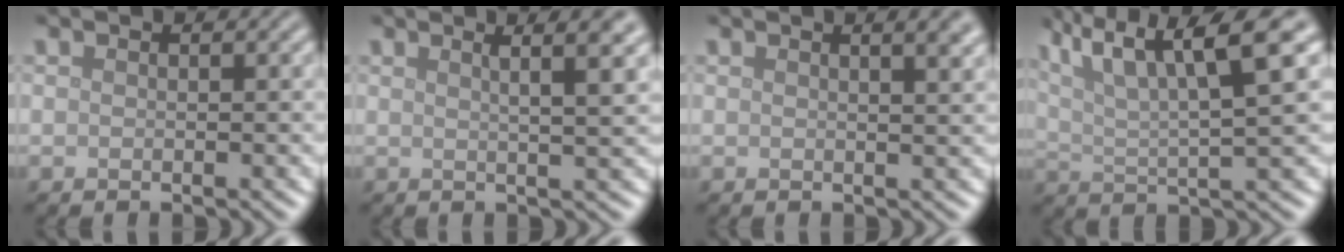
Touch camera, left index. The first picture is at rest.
{"total": 6.2, "force": [3.2, 2.0, 5.0], "torque": [-0.037, 0.036, 0.012]}
{"total": 3.7, "force": [1.9, 1.5, 2.8], "torque": [-0.010, 0.018, 0.004]}
{"total": 10.1, "force": [5.1, 2.4, 8.4], "torque": [-0.144, 0.019, 0.090]}